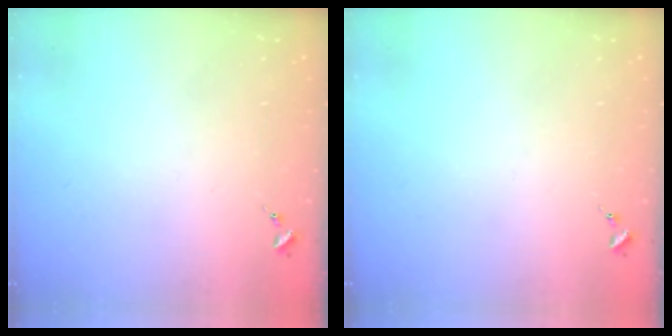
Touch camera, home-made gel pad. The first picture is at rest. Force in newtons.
{"total": 0.0}